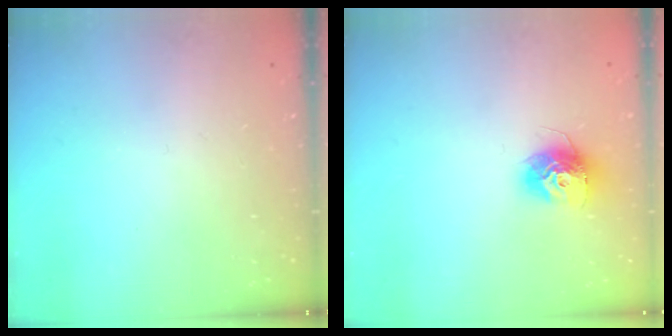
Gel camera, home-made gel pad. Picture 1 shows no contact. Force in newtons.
{"total": 11.8, "press": 11.8, "slide": 0.9}